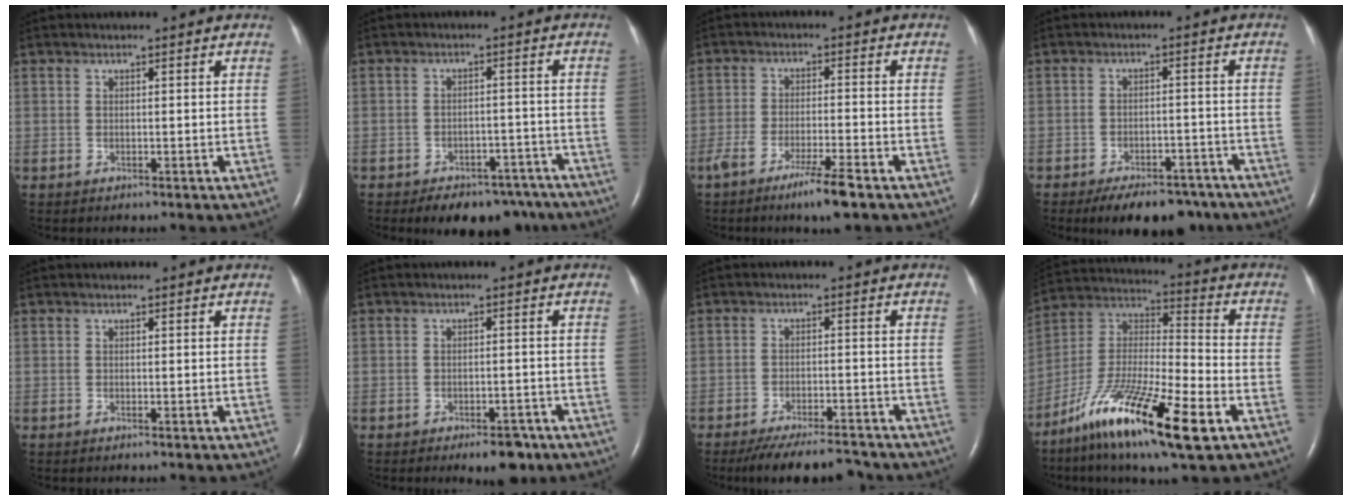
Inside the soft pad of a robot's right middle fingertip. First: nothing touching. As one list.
[{"total": 11.2, "force": [-8.8, 5.6, 3.9], "torque": [-0.041, 0.013, -0.107]}, {"total": 6.6, "force": [-4.4, 0.1, 4.8], "torque": [-0.090, -0.013, -0.078]}, {"total": 10.8, "force": [-8.5, 4.6, 4.7], "torque": [-0.056, 0.006, -0.118]}, {"total": 0.0}, {"total": 4.5, "force": [-3.1, 2.0, 2.6], "torque": [-0.030, 0.002, -0.037]}, {"total": 10.6, "force": [-9.7, 1.7, 4.0], "torque": [-0.067, -0.006, -0.142]}, {"total": 21.3, "force": [-11.3, 3.5, 17.7], "torque": [-0.347, -0.034, -0.199]}]